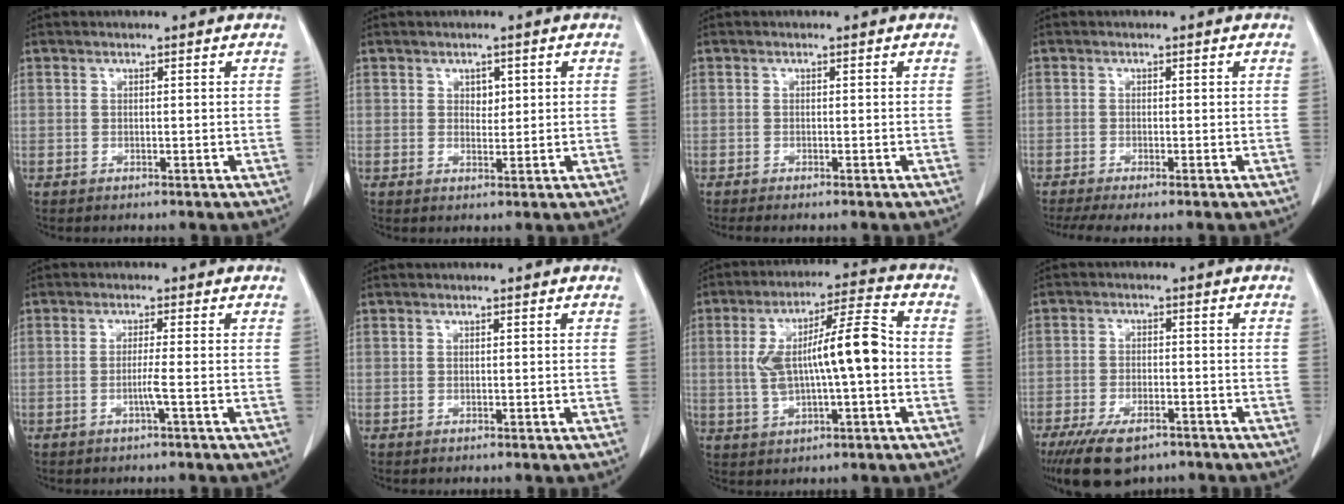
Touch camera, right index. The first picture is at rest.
{"total": 1.8, "force": [0.6, 1.2, 1.2], "torque": [-0.011, -0.003, 0.010]}
{"total": 1.6, "force": [-1.4, -0.1, 0.9], "torque": [-0.011, -0.001, -0.018]}
{"total": 4.3, "force": [-3.3, 0.3, 2.7], "torque": [-0.045, -0.010, -0.056]}
{"total": 2.1, "force": [-0.8, -0.8, 1.8], "torque": [-0.034, -0.002, -0.017]}
{"total": 0.0}
{"total": 12.5, "force": [-0.1, 2.4, 12.2], "torque": [-0.222, 0.026, -0.001]}
{"total": 9.4, "force": [-6.7, 3.7, 5.5], "torque": [-0.096, -0.011, -0.108]}